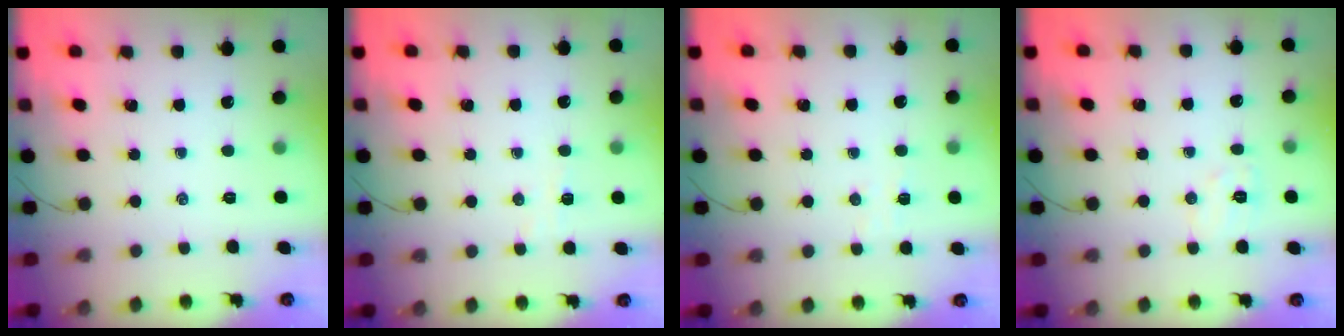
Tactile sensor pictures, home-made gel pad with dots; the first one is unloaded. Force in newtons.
{"total": 3.5, "press": 3.3, "slide": 1.3}
{"total": 2.9, "press": 2.8, "slide": 0.7}
{"total": 5.7, "press": 5.6, "slide": 1.2}